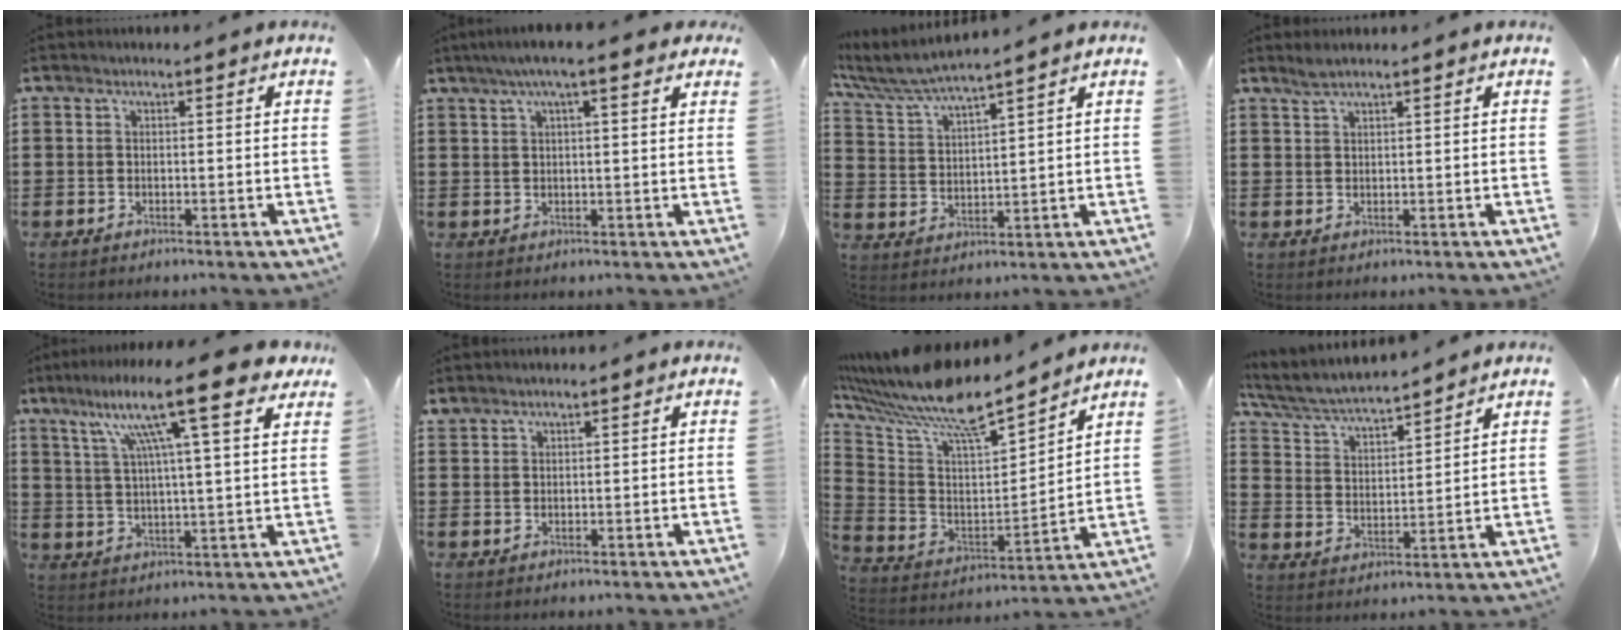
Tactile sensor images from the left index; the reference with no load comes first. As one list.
[{"total": 5.2, "force": [3.2, 0.7, 4.1], "torque": [-0.078, 0.005, 0.053]}, {"total": 5.0, "force": [4.5, -0.1, 2.3], "torque": [-0.065, -0.026, 0.075]}, {"total": 1.6, "force": [1.3, 0.1, 0.8], "torque": [-0.018, 0.001, 0.024]}, {"total": 15.6, "force": [9.8, 1.6, 12.0], "torque": [-0.233, -0.022, 0.151]}, {"total": 1.3, "force": [1.3, 0.2, 0.1], "torque": [-0.005, -0.001, 0.025]}, {"total": 10.9, "force": [9.5, 1.0, 5.3], "torque": [-0.142, -0.070, 0.156]}, {"total": 5.3, "force": [5.0, 0.3, 1.9], "torque": [-0.060, -0.035, 0.081]}]